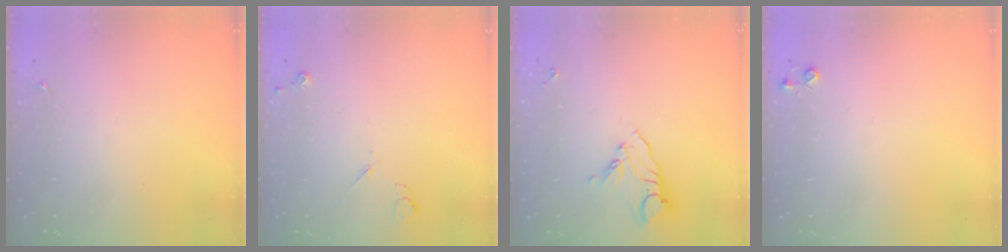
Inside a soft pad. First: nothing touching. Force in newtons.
{"total": 4.1, "press": 4.0, "slide": 0.7}
{"total": 8.5, "press": 8.4, "slide": 0.9}
{"total": 3.7, "press": 3.7, "slide": 0.5}